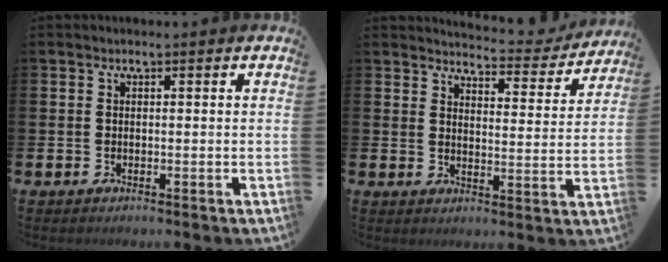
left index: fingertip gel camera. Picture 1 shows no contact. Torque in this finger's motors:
{"motor_torque": [0.97, -1.17, 0.51, 0.08]}